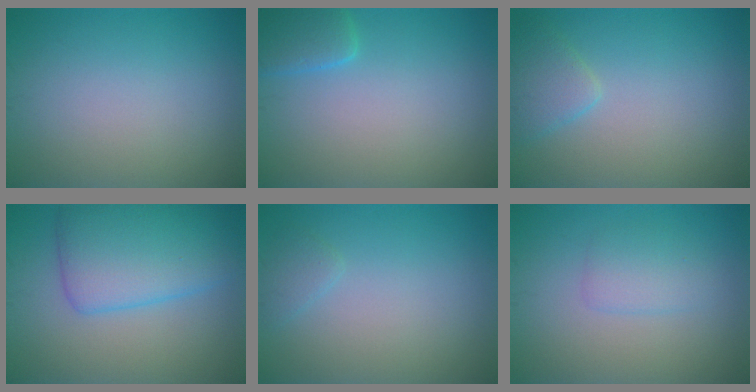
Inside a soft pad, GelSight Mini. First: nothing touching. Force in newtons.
{"total": 2.6, "press": 2.6, "slide": 0.3}
{"total": 2.2, "press": 2.2, "slide": 0.2}
{"total": 6.9, "press": 6.9, "slide": 0.1}
{"total": 1.0, "press": 1.0, "slide": 0.1}
{"total": 1.9, "press": 1.9, "slide": 0.1}